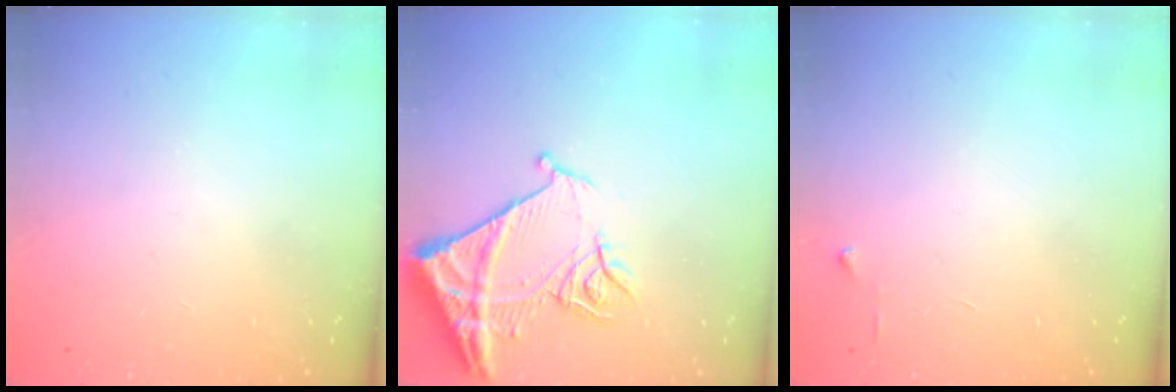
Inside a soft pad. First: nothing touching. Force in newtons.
{"total": 13.7, "press": 13.6, "slide": 1.4}
{"total": 3.7, "press": 3.6, "slide": 0.4}